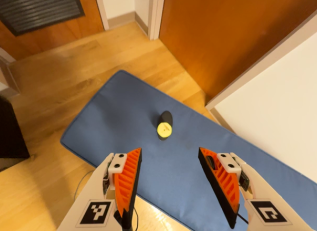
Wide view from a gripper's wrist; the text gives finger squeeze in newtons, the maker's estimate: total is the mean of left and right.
{"total": 0.0}